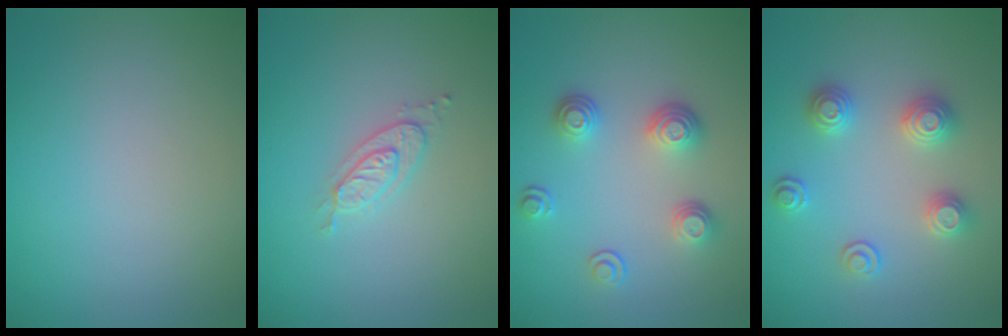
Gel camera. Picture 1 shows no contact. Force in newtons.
{"total": 2.2, "press": 2.2, "slide": 0.3}
{"total": 3.3, "press": 2.6, "slide": 2.1}
{"total": 2.9, "press": 2.8, "slide": 0.8}